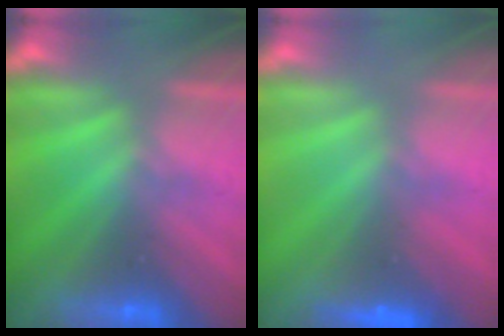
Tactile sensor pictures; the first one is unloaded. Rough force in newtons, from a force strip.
{"total": 2.4}